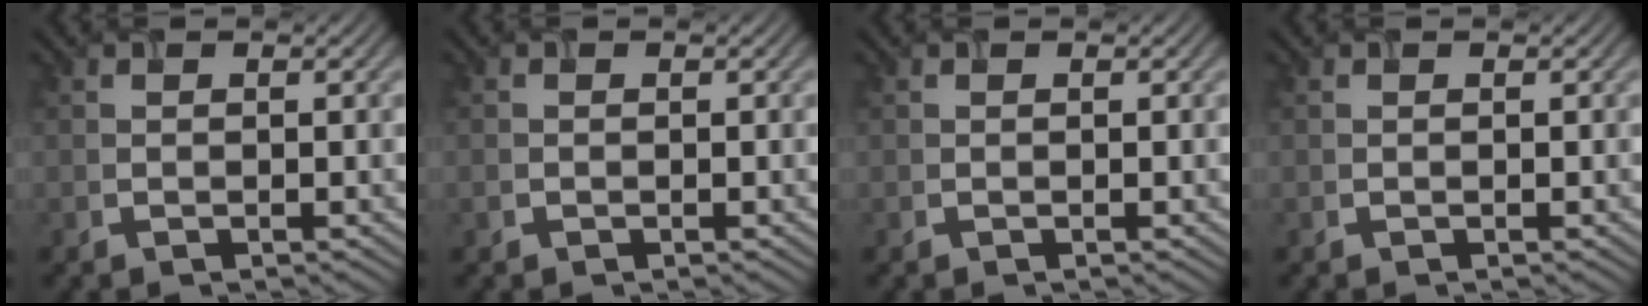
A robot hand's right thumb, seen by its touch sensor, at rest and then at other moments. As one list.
[{"total": 0.7, "force": [-0.3, 0.7, 0.2], "torque": [-0.002, -0.004, -0.008]}, {"total": 0.0}, {"total": 0.0}]